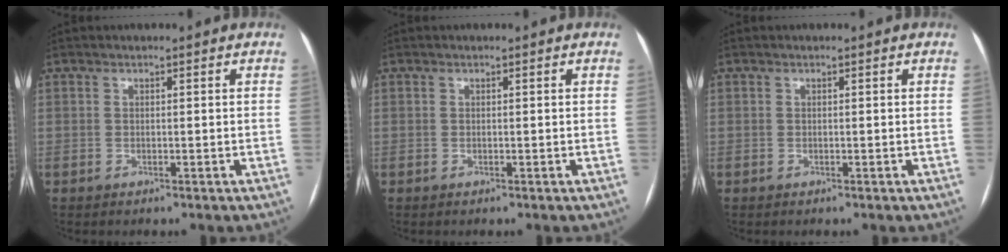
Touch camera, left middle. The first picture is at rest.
{"total": 0.0}
{"total": 0.0}